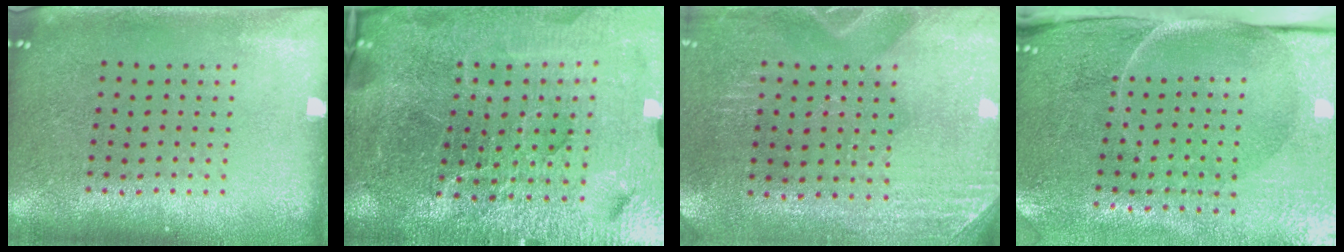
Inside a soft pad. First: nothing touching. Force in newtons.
{"total": 7.0, "press": 6.1, "slide": 3.3}
{"total": 2.8, "press": 2.6, "slide": 1.2}
{"total": 4.9, "press": 3.9, "slide": 3.0}